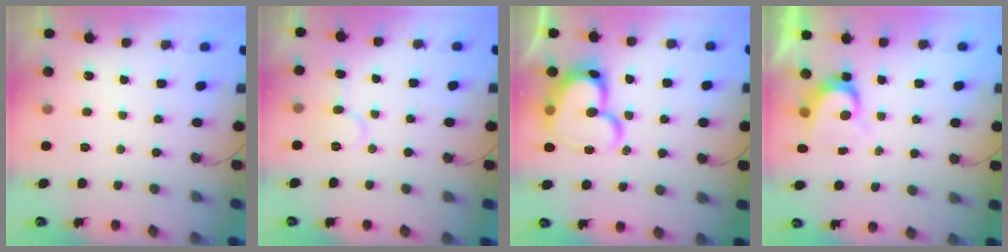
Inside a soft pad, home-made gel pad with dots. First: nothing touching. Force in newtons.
{"total": 5.8, "press": 5.7, "slide": 0.6}
{"total": 19.9, "press": 19.8, "slide": 2.3}
{"total": 5.5, "press": 5.5, "slide": 0.3}